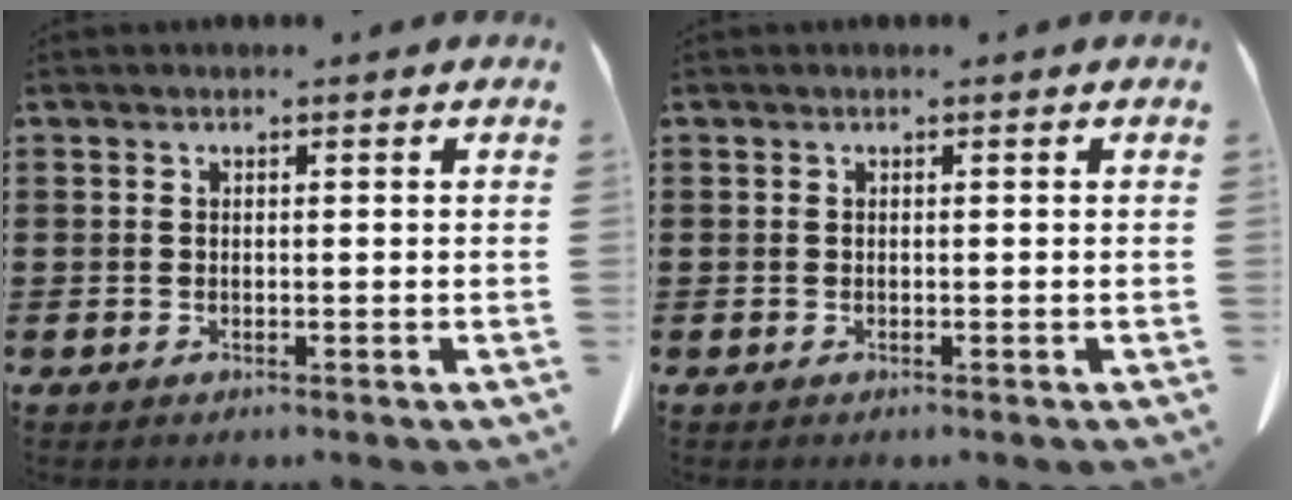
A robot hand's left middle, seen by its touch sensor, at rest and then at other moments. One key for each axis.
{"total": 0.0}